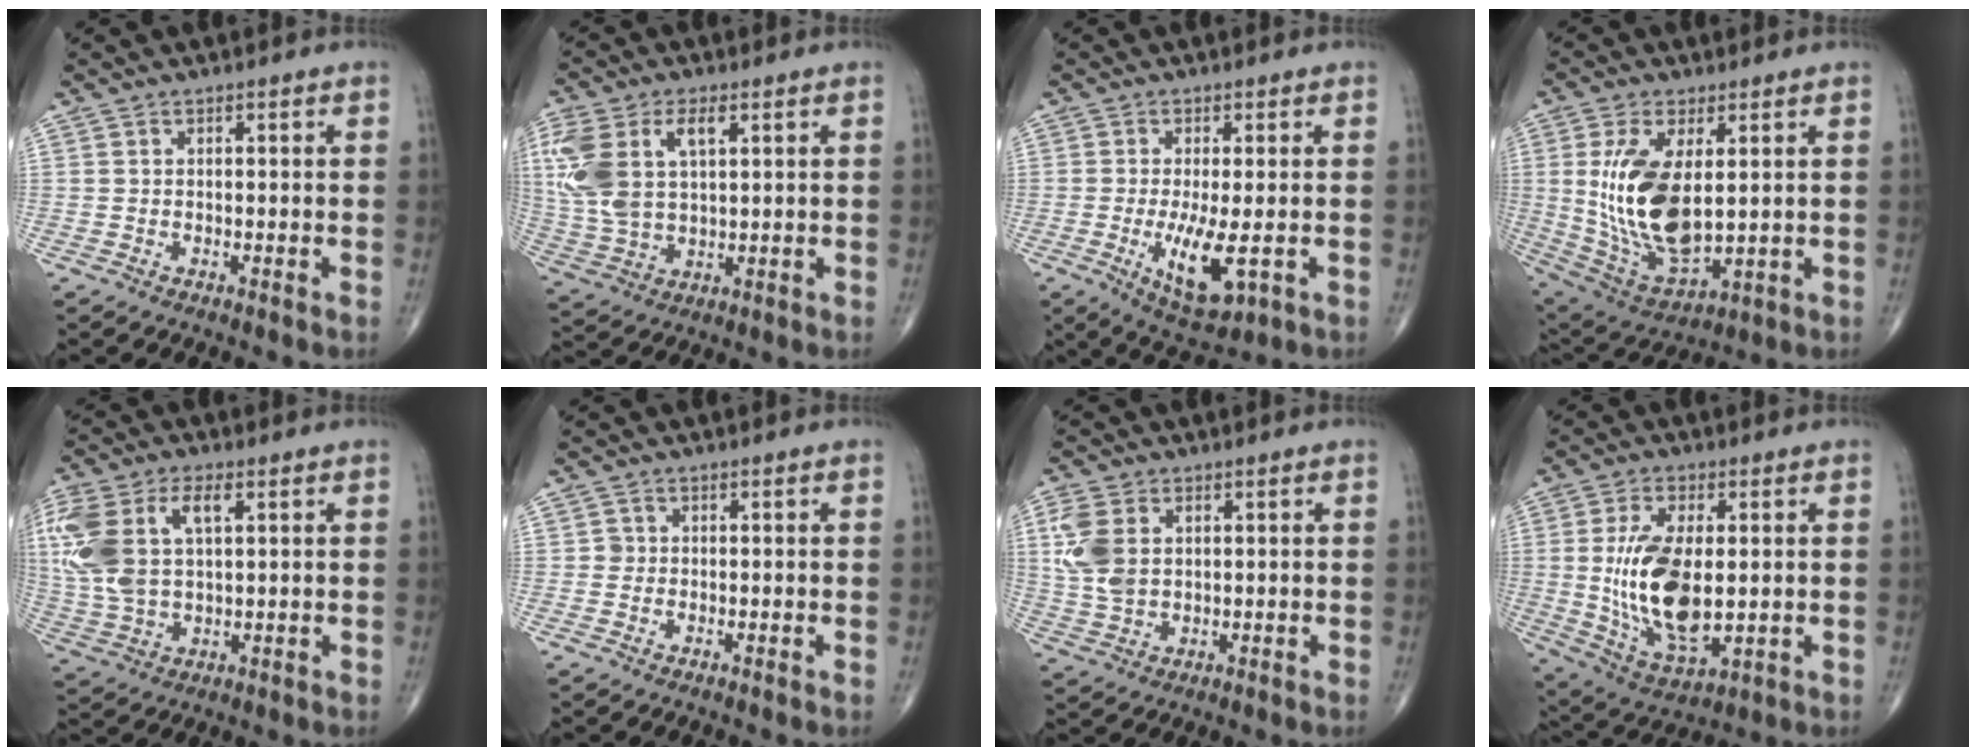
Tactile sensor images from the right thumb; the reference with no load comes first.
{"total": 15.2, "force": [4.6, 8.2, 11.9], "torque": [-0.271, 0.003, 0.094]}
{"total": 8.9, "force": [-1.8, 3.0, 8.2], "torque": [-0.146, -0.025, -0.021]}
{"total": 16.8, "force": [2.1, 8.1, 14.5], "torque": [-0.284, -0.021, 0.060]}
{"total": 17.0, "force": [4.5, 9.4, 13.5], "torque": [-0.317, 0.009, 0.087]}
{"total": 1.0, "force": [-0.1, 1.0, 0.2], "torque": [0.003, 0.003, -0.001]}
{"total": 8.5, "force": [1.9, 5.7, 6.0], "torque": [-0.130, -0.002, 0.044]}
{"total": 16.4, "force": [0.3, 8.0, 14.3], "torque": [-0.271, -0.020, 0.020]}